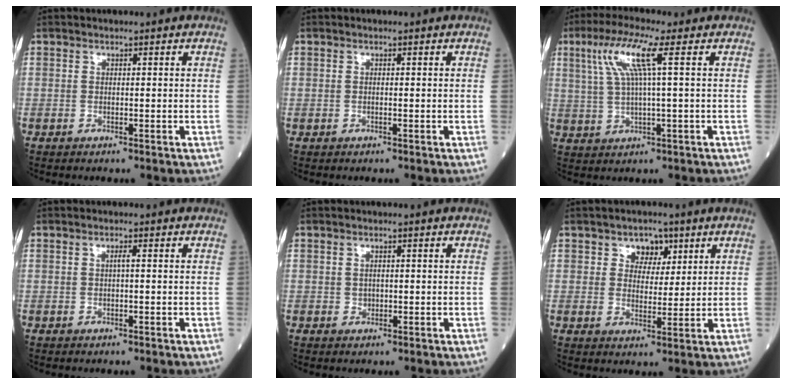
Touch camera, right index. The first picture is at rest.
{"total": 0.0}
{"total": 7.9, "force": [2.8, -0.2, 7.4], "torque": [-0.155, 0.015, 0.056]}
{"total": 0.7, "force": [0.0, -0.1, 0.7], "torque": [-0.012, 0.001, 0.000]}
{"total": 0.8, "force": [0.1, 0.7, 0.4], "torque": [-0.006, 0.001, 0.001]}
{"total": 4.3, "force": [2.3, 3.1, 1.9], "torque": [-0.020, 0.005, 0.036]}